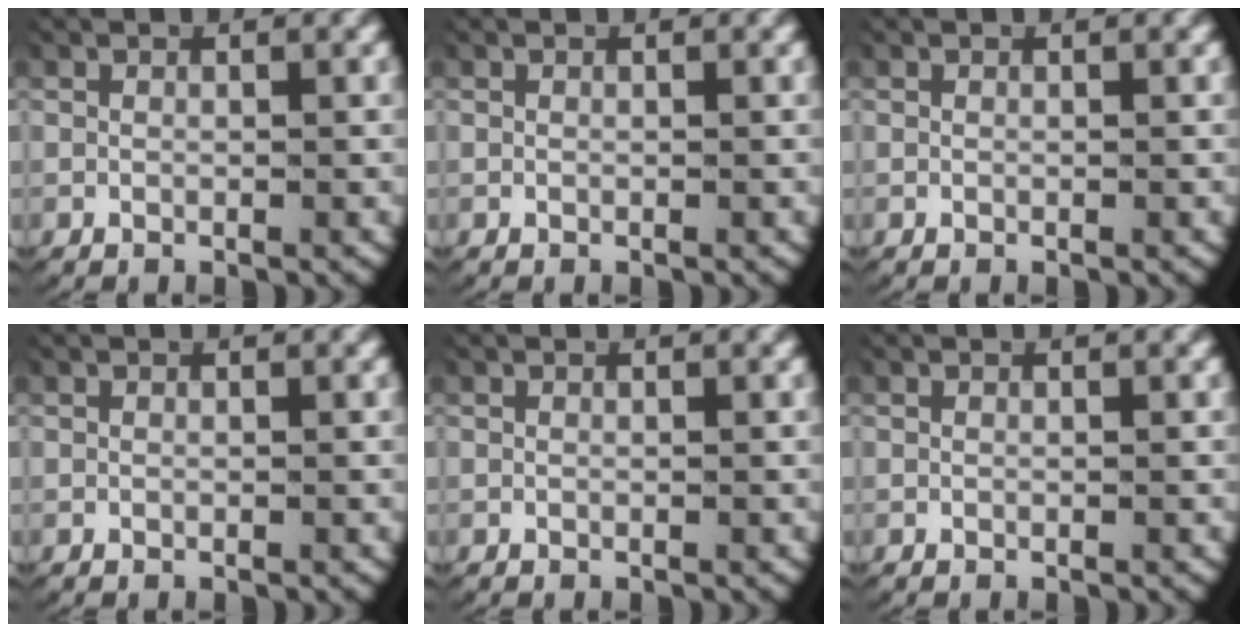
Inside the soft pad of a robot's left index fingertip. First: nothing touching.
{"total": 0.0}
{"total": 0.0}
{"total": 0.0}
{"total": 0.0}
{"total": 0.0}